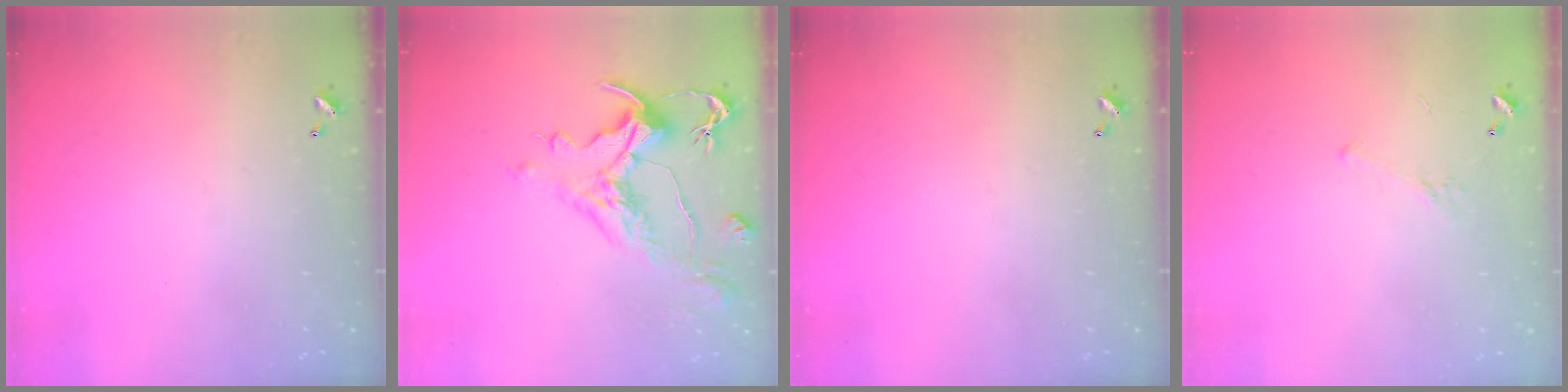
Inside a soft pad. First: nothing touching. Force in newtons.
{"total": 1.8, "press": 1.1, "slide": 1.4}
{"total": 0.0}
{"total": 5.0, "press": 4.9, "slide": 0.8}